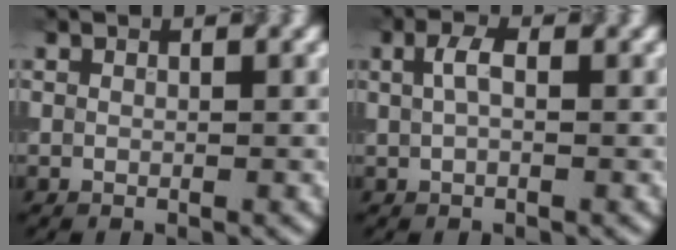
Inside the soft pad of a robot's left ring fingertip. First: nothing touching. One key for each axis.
{"total": 1.8, "fx": 0.5, "fy": 0.8, "fz": 1.6, "tx": -0.036, "ty": 0.004, "tz": 0.007}